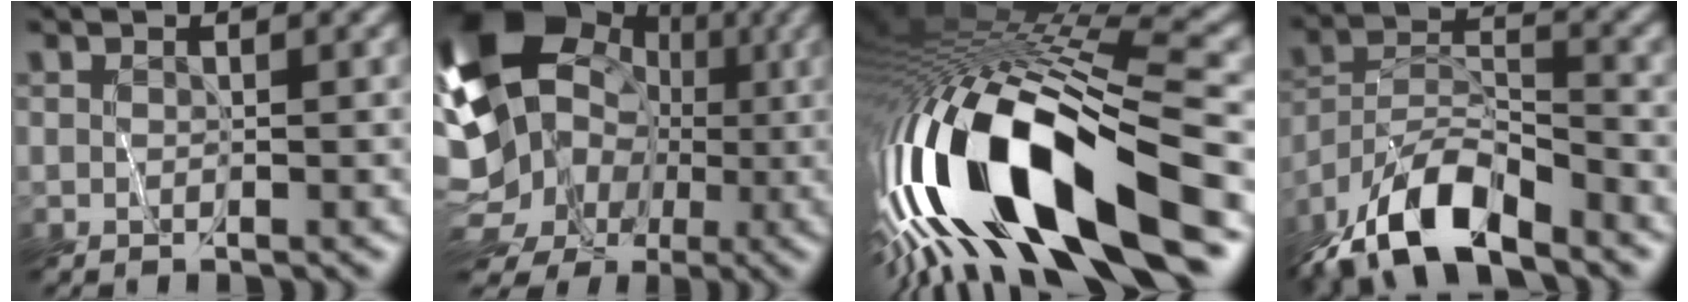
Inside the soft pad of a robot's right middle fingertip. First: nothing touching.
{"total": 16.4, "force": [-1.8, 13.5, 9.1], "torque": [-0.155, 0.013, -0.033]}
{"total": 17.3, "force": [-6.3, 4.7, 15.4], "torque": [-0.293, 0.001, -0.109]}
{"total": 8.7, "force": [-6.8, 2.9, 4.6], "torque": [-0.076, 0.001, -0.138]}